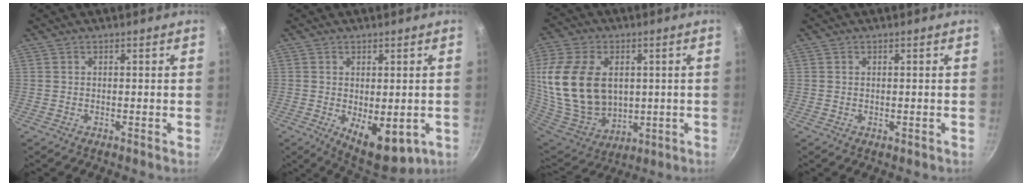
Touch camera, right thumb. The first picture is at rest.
{"total": 10.4, "force": [-2.3, 5.3, 8.7], "torque": [-0.103, -0.014, -0.016]}
{"total": 23.0, "force": [3.0, 15.9, 16.2], "torque": [-0.312, -0.011, 0.074]}
{"total": 0.6, "force": [0.0, 0.3, 0.5], "torque": [-0.005, -0.001, -0.002]}